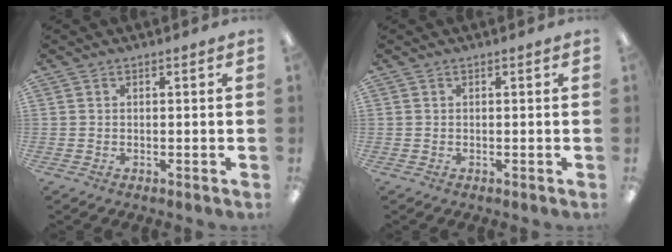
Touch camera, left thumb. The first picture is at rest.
{"total": 0.0}